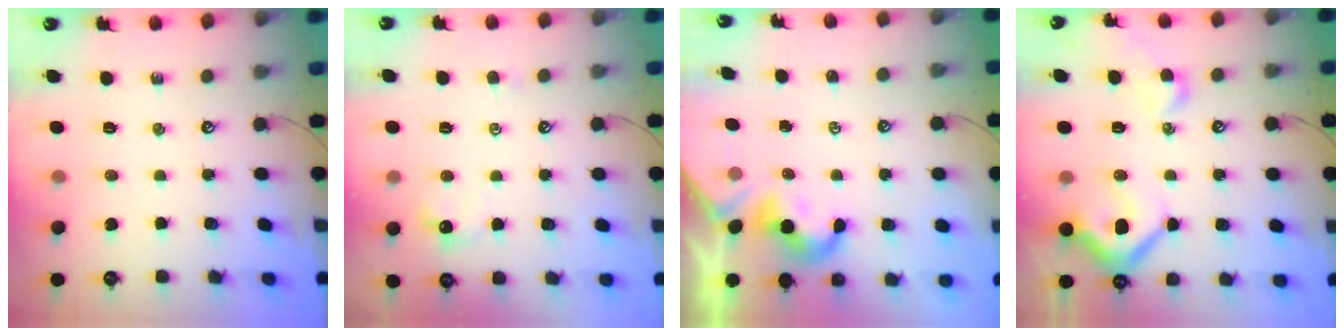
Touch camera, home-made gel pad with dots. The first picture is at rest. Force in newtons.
{"total": 0.8, "press": 0.6, "slide": 0.5}
{"total": 2.1, "press": 2.1, "slide": 0.4}
{"total": 12.0, "press": 11.9, "slide": 1.0}